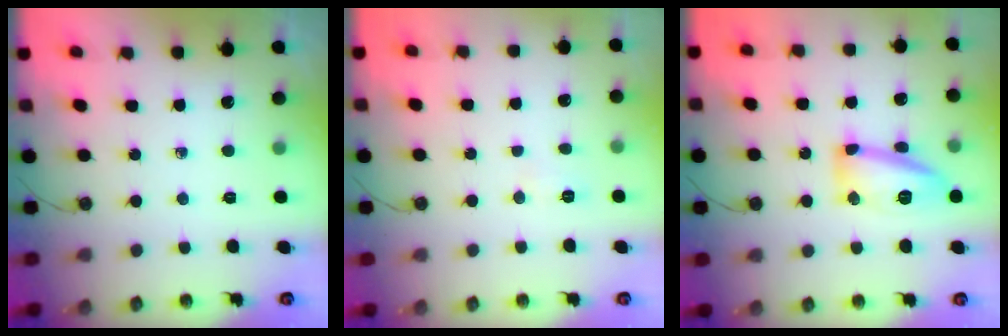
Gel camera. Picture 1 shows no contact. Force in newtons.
{"total": 3.8, "press": 3.8, "slide": 0.5}
{"total": 13.7, "press": 13.7, "slide": 1.1}